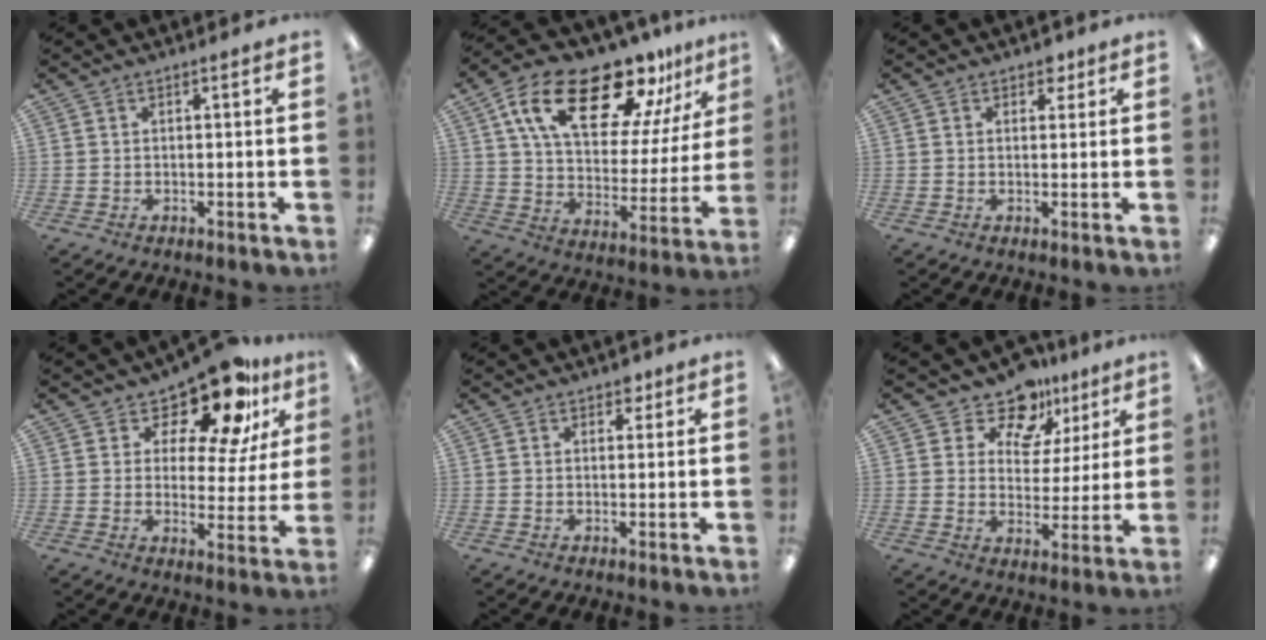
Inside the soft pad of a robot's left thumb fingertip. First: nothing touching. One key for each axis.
{"total": 23.1, "fx": 15.4, "fy": 9.8, "fz": 14.1, "tx": -0.235, "ty": -0.085, "tz": 0.262}
{"total": 2.8, "fx": 1.8, "fy": 1.9, "fz": 1.1, "tx": 0.000, "ty": -0.006, "tz": 0.029}
{"total": 14.1, "fx": 11.2, "fy": 5.3, "fz": 6.8, "tx": -0.115, "ty": -0.084, "tz": 0.194}
{"total": 2.4, "fx": 1.5, "fy": 1.6, "fz": 0.8, "tx": -0.002, "ty": -0.003, "tz": 0.025}
{"total": 11.8, "fx": 8.8, "fy": 7.0, "fz": 3.5, "tx": -0.068, "ty": -0.059, "tz": 0.162}